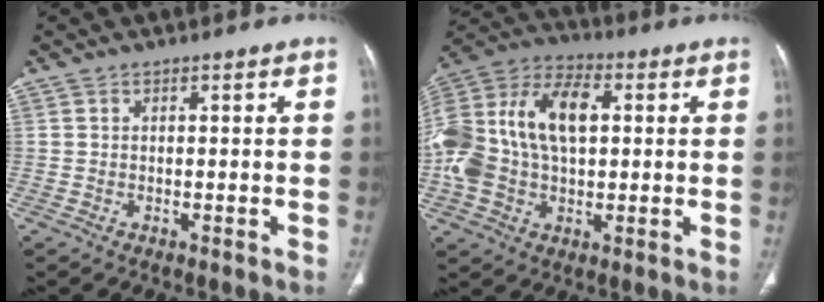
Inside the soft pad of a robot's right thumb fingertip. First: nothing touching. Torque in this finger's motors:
{"motor_torque": [2.11, 2.03, 1.60, -0.05, 0.25]}